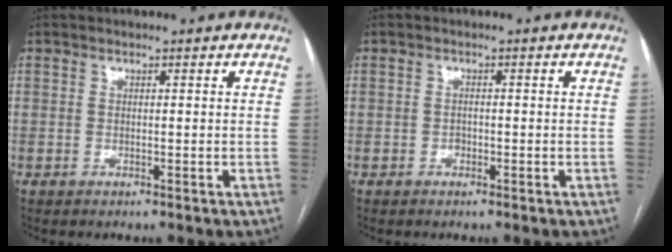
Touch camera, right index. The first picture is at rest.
{"total": 0.9, "force": [-0.6, 0.6, 0.4], "torque": [-0.009, 0.003, -0.010]}